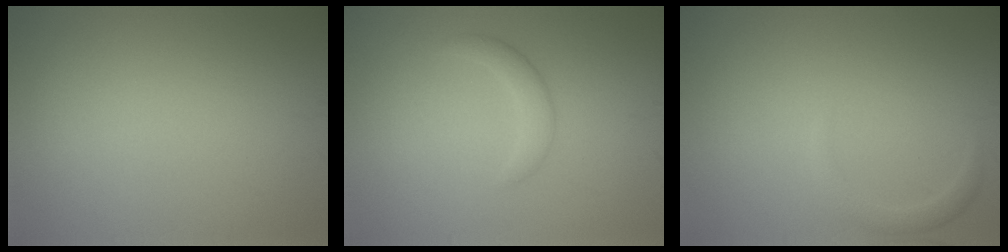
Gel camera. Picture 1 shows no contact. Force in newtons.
{"total": 1.6, "press": 1.6, "slide": 0.1}
{"total": 1.2, "press": 1.2, "slide": 0.1}